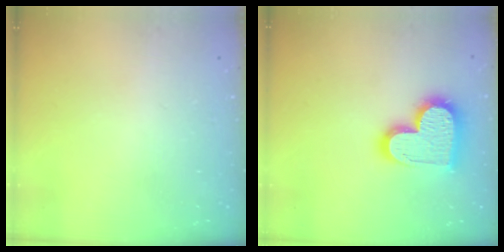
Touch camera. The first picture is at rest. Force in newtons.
{"total": 17.9, "press": 17.8, "slide": 1.3}